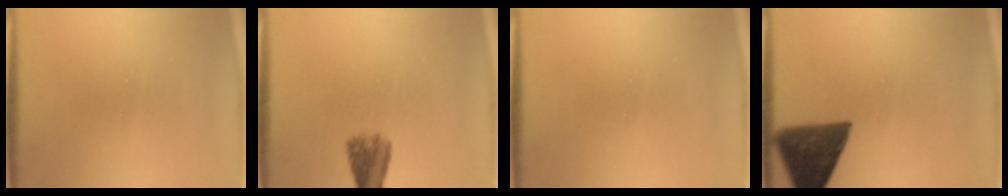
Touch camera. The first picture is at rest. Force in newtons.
{"total": 4.0}
{"total": 0.0}
{"total": 10.4}